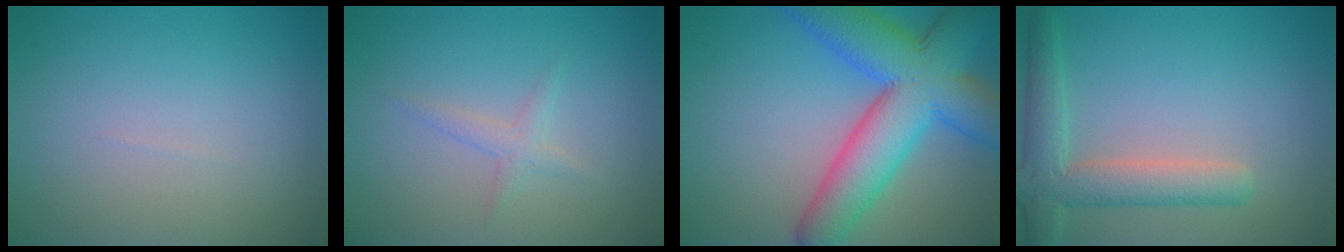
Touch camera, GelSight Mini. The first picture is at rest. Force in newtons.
{"total": 1.3, "press": 1.3, "slide": 0.1}
{"total": 10.8, "press": 10.8, "slide": 0.4}
{"total": 4.6, "press": 4.6, "slide": 0.5}